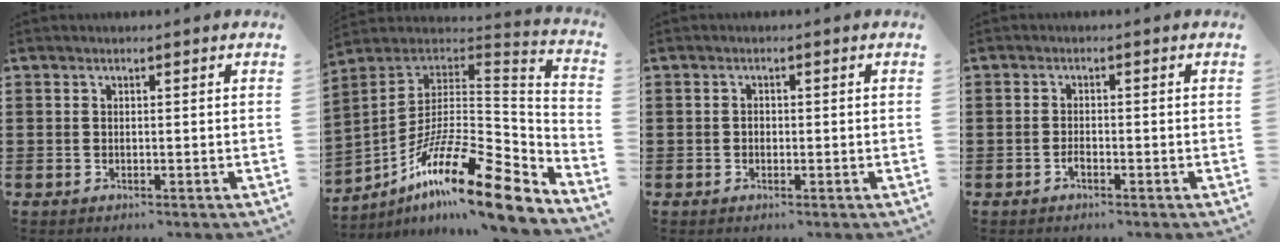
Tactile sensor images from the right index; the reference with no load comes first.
{"total": 18.7, "force": [-11.9, 4.4, 13.8], "torque": [-0.237, 0.020, -0.213]}
{"total": 0.8, "force": [-0.2, 0.6, 0.5], "torque": [-0.012, 0.000, -0.004]}
{"total": 1.2, "force": [-0.8, 0.5, 0.7], "torque": [-0.017, -0.004, -0.013]}